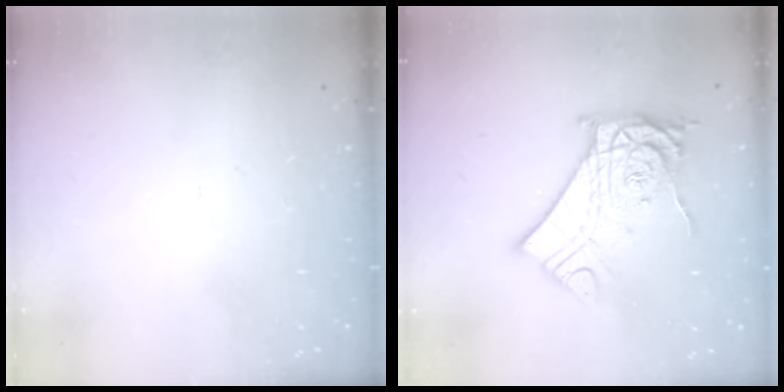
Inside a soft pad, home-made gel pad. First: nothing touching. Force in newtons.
{"total": 16.8, "press": 16.8, "slide": 0.6}